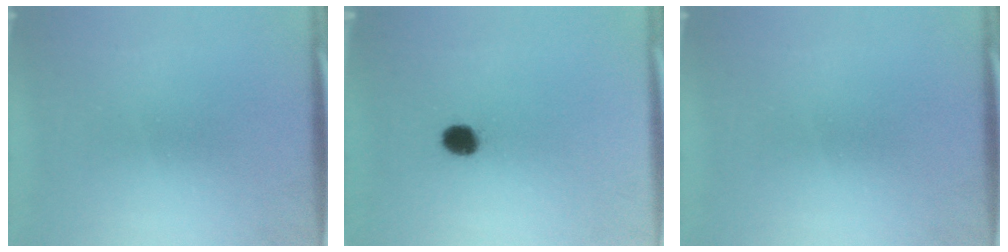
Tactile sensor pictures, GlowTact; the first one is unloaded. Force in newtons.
{"total": 4.2}
{"total": 0.0}